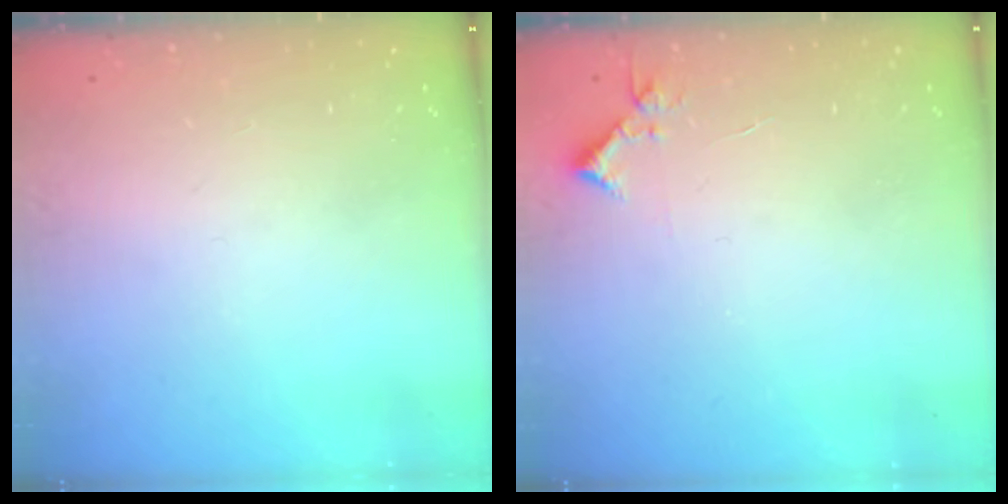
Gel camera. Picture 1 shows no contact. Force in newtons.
{"total": 4.4, "press": 4.4, "slide": 0.5}